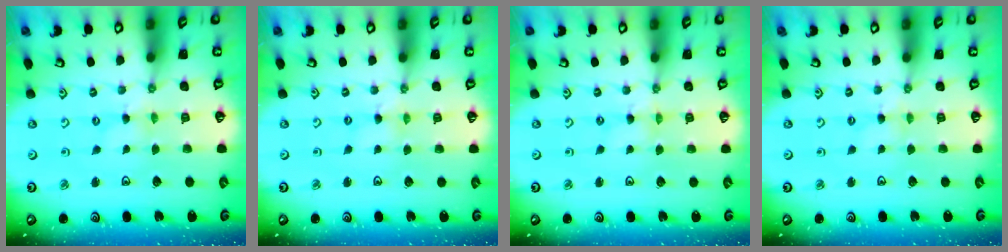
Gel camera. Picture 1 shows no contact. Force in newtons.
{"total": 0.9, "press": 0.9, "slide": 0.2}
{"total": 0.0}
{"total": 2.1, "press": 2.1, "slide": 0.4}